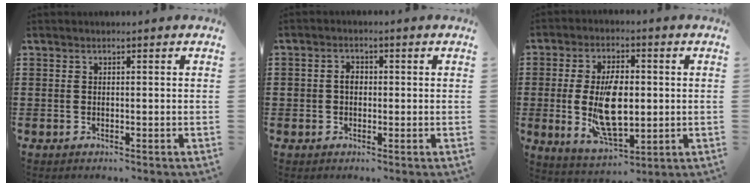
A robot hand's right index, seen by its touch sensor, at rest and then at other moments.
{"total": 2.1, "force": [0.0, 1.6, 1.3], "torque": [-0.027, 0.009, -0.003]}
{"total": 10.9, "force": [-0.3, 5.1, 9.7], "torque": [-0.190, -0.011, -0.008]}